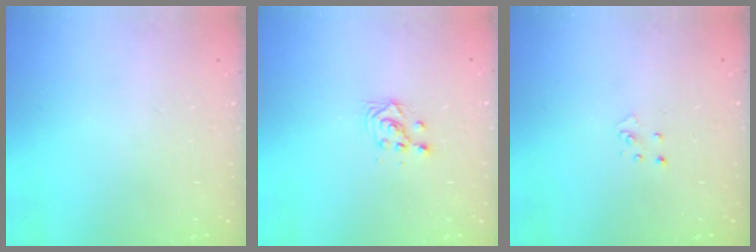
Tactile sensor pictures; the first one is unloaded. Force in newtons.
{"total": 2.8, "press": 2.8, "slide": 0.2}
{"total": 2.8, "press": 2.8, "slide": 0.3}